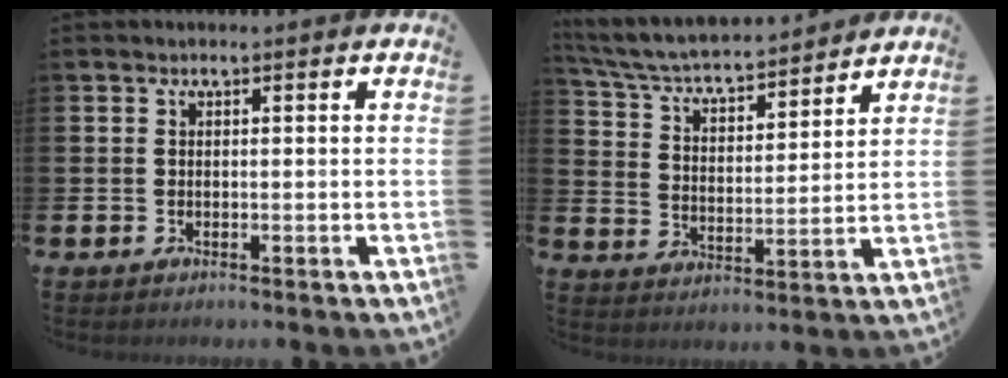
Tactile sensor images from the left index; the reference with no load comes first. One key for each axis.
{"total": 5.5, "fx": 5.2, "fy": 0.8, "fz": 1.8, "tx": -0.066, "ty": -0.043, "tz": 0.083}